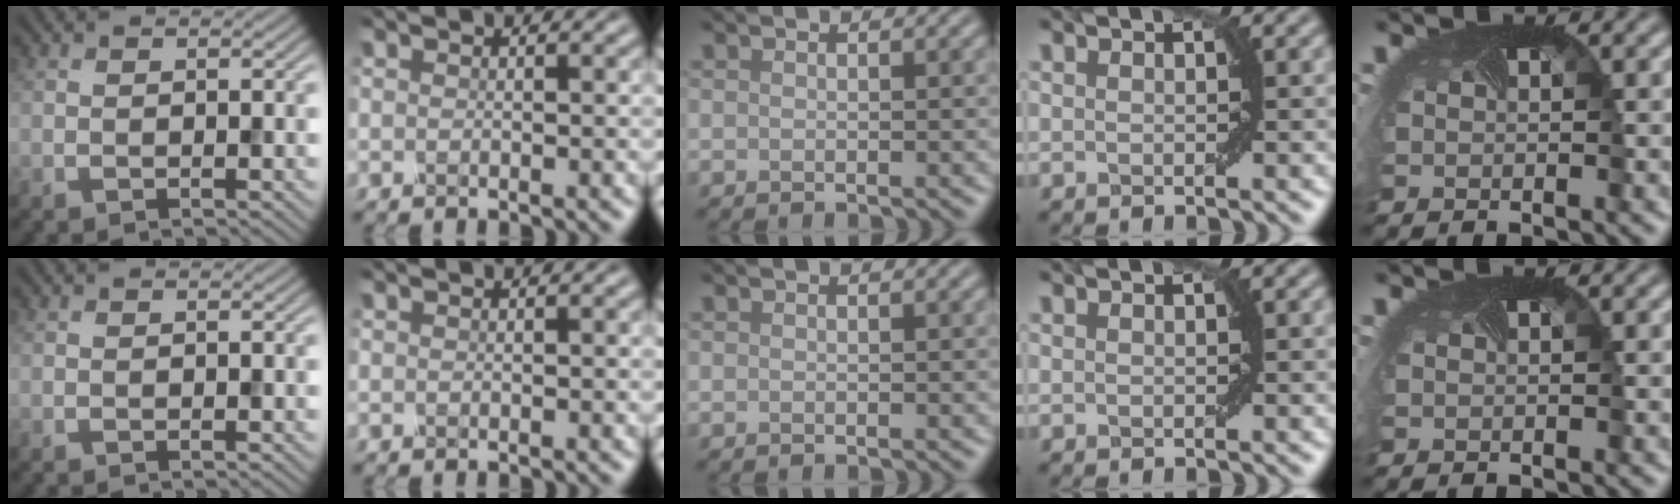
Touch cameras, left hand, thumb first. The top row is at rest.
{}